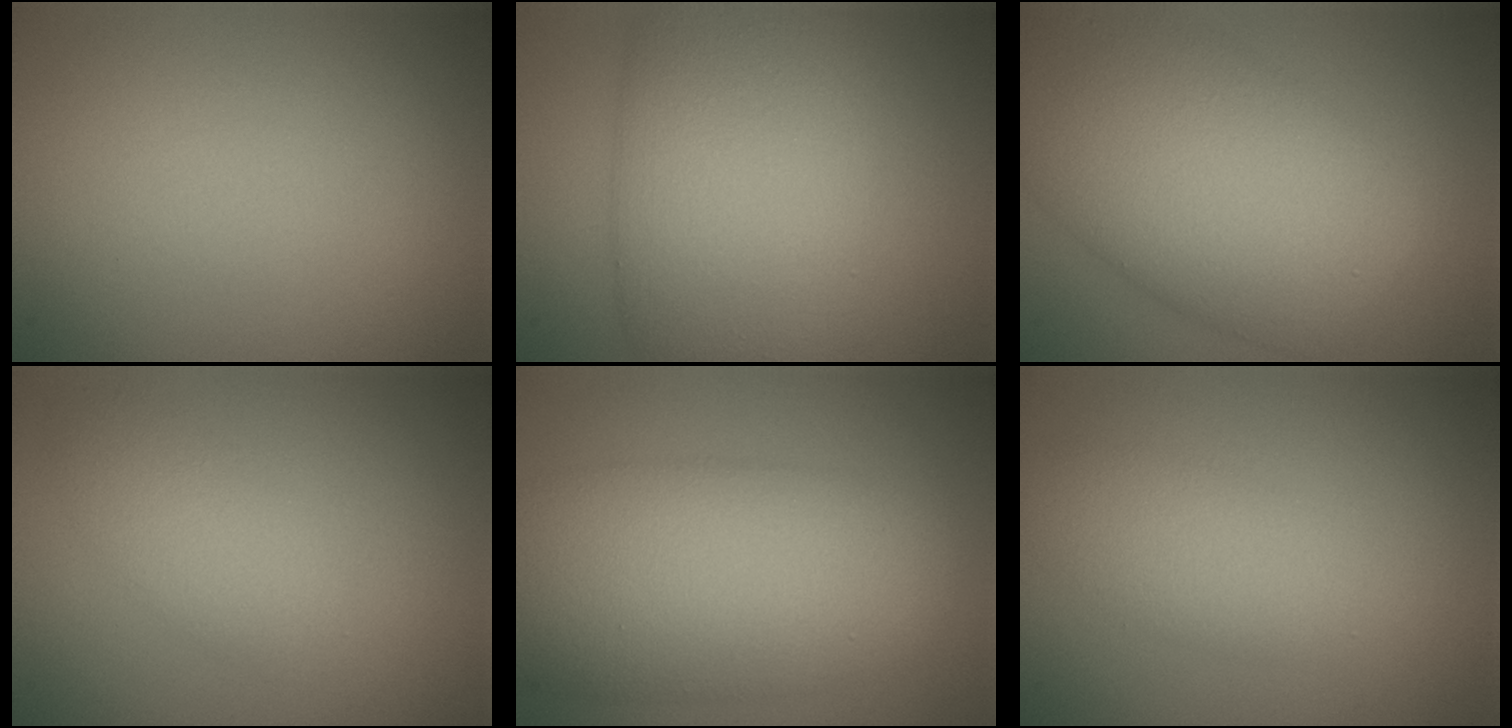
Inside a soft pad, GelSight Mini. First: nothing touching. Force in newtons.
{"total": 11.2, "press": 11.2, "slide": 0.6}
{"total": 12.3, "press": 12.3, "slide": 0.5}
{"total": 2.5, "press": 2.5, "slide": 0.0}
{"total": 10.1, "press": 10.1, "slide": 0.3}
{"total": 2.8, "press": 2.8, "slide": 0.1}